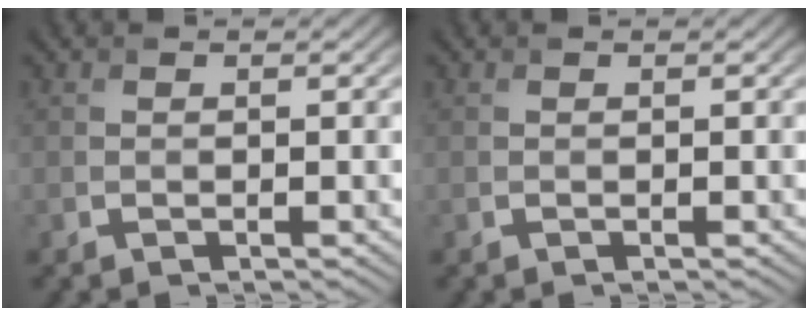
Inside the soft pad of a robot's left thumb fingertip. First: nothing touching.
{"total": 0.0}